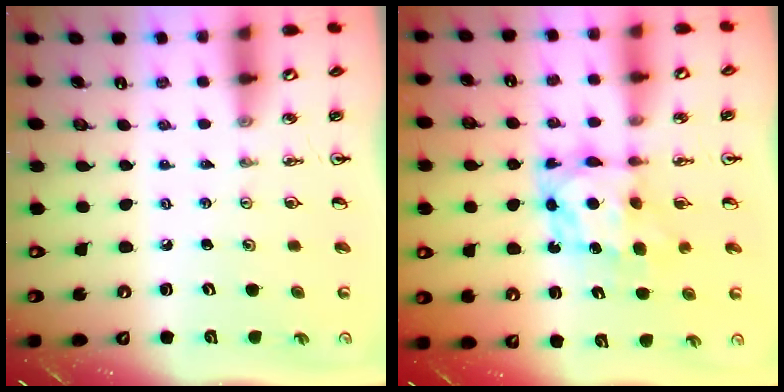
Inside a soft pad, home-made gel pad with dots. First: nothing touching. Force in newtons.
{"total": 6.9, "press": 6.9, "slide": 0.6}